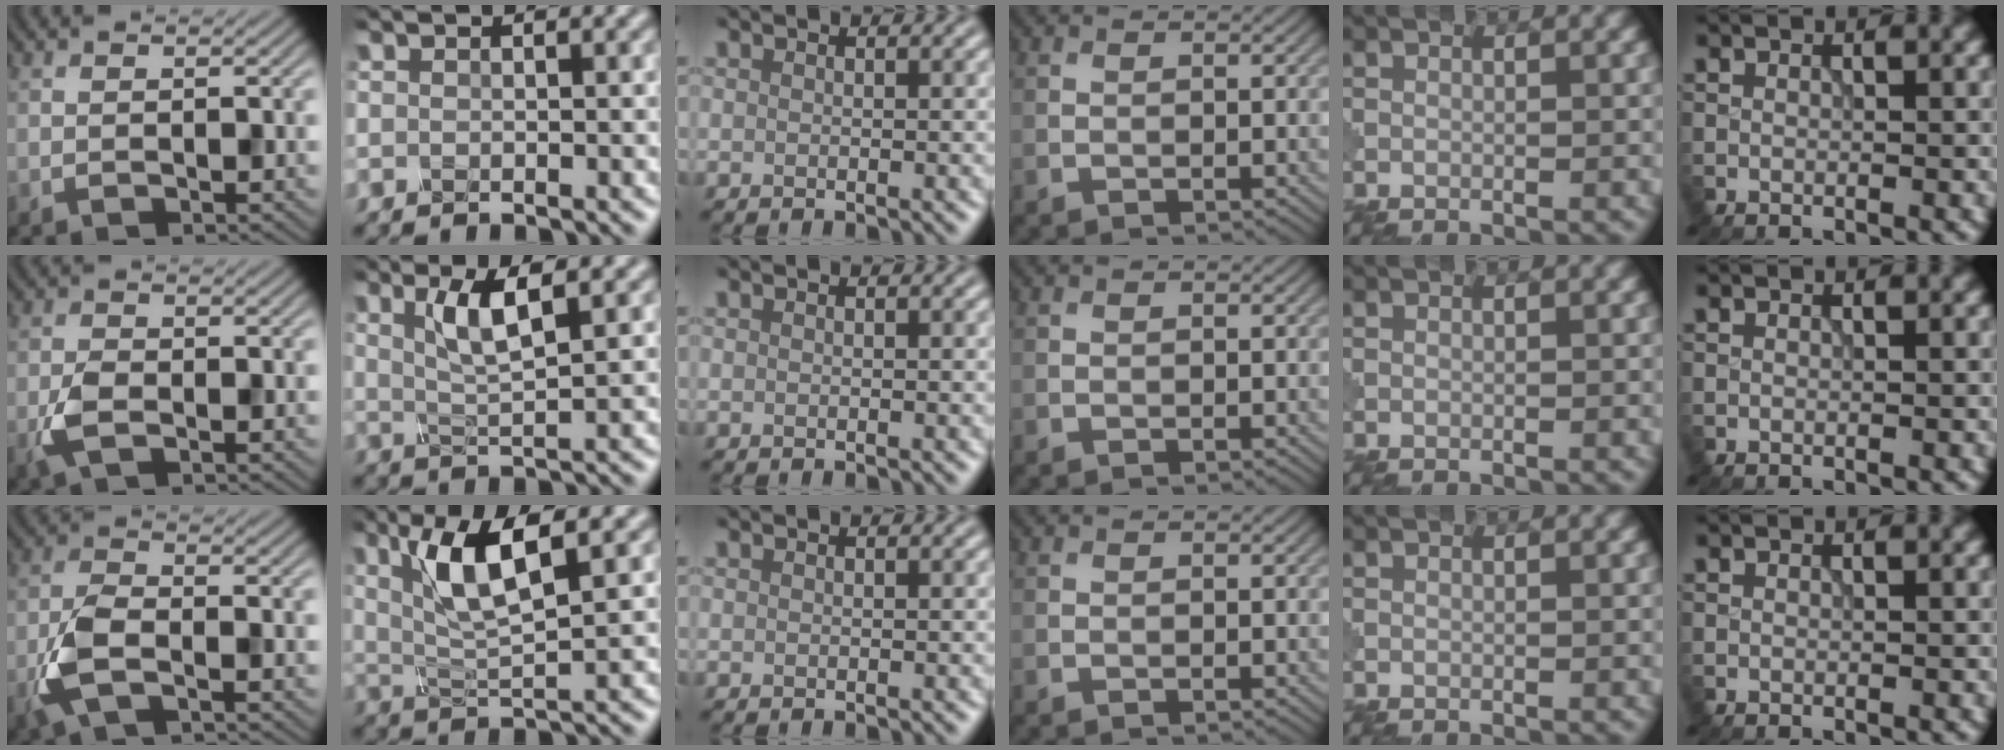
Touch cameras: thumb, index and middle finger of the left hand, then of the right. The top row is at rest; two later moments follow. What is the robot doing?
{"motion": "squeeze", "object": "clothespin"}